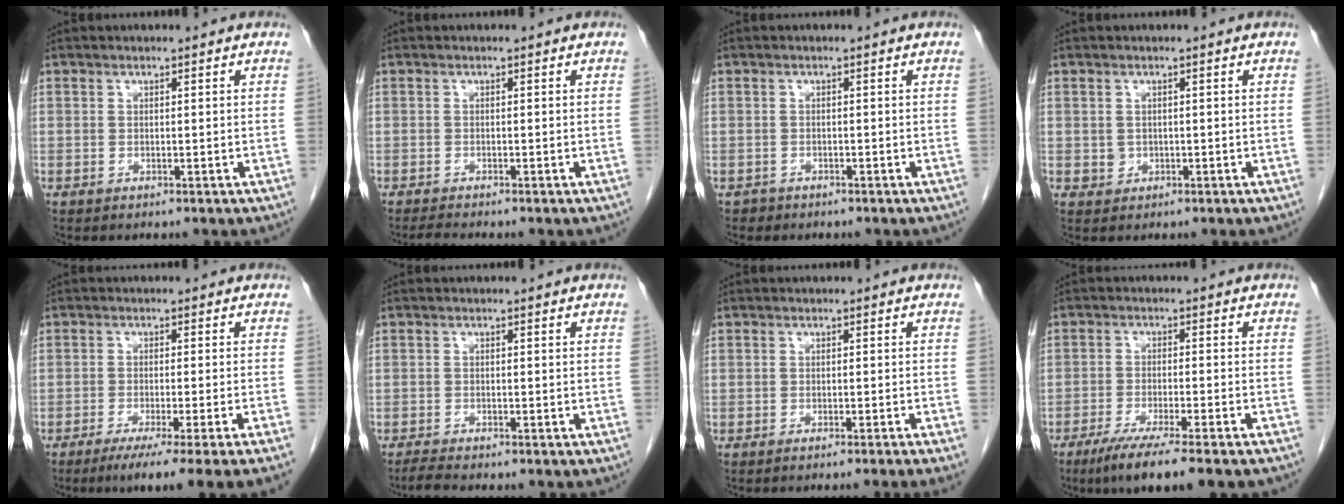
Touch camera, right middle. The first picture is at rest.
{"total": 1.5, "force": [-1.3, -0.6, 0.4], "torque": [-0.021, -0.011, -0.026]}
{"total": 0.9, "force": [-0.7, 0.5, -0.1], "torque": [-0.009, 0.000, -0.013]}
{"total": 1.4, "force": [-0.1, 1.3, 0.4], "torque": [-0.008, 0.002, 0.004]}
{"total": 10.5, "force": [-8.0, -2.2, 6.4], "torque": [-0.074, -0.029, -0.116]}
{"total": 2.2, "force": [-2.0, -0.2, 0.8], "torque": [-0.028, -0.012, -0.038]}
{"total": 3.2, "force": [-2.5, -1.2, 1.7], "torque": [-0.017, 0.005, -0.033]}
{"total": 9.9, "force": [-7.5, -0.3, 6.4], "torque": [-0.099, -0.027, -0.117]}